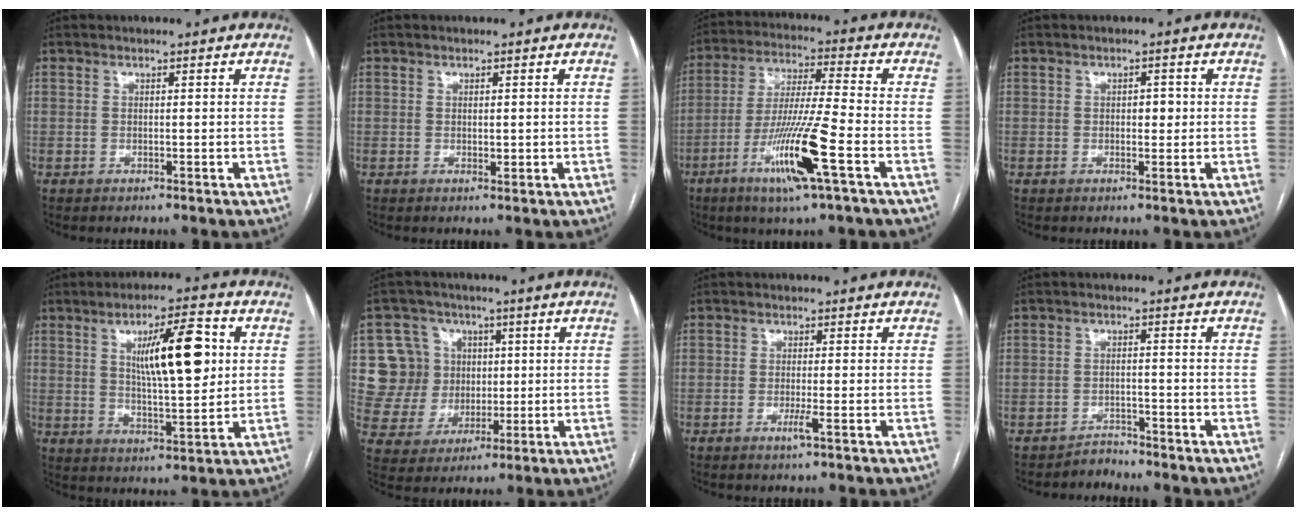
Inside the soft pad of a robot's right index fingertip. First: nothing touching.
{"total": 1.2, "force": [0.1, 0.6, 1.0], "torque": [-0.014, -0.004, 0.005]}
{"total": 13.4, "force": [-5.6, -0.4, 12.1], "torque": [-0.241, -0.020, -0.106]}
{"total": 1.3, "force": [0.0, 0.7, 1.1], "torque": [-0.012, 0.002, -0.001]}
{"total": 12.1, "force": [3.2, 2.3, 11.5], "torque": [-0.186, 0.006, 0.054]}
{"total": 10.5, "force": [2.4, 10.0, 1.8], "torque": [-0.045, 0.036, 0.053]}
{"total": 1.7, "force": [-0.7, -0.2, 1.5], "torque": [-0.028, -0.004, -0.013]}
{"total": 2.3, "force": [-2.1, 0.3, -0.7], "torque": [0.017, -0.005, -0.035]}